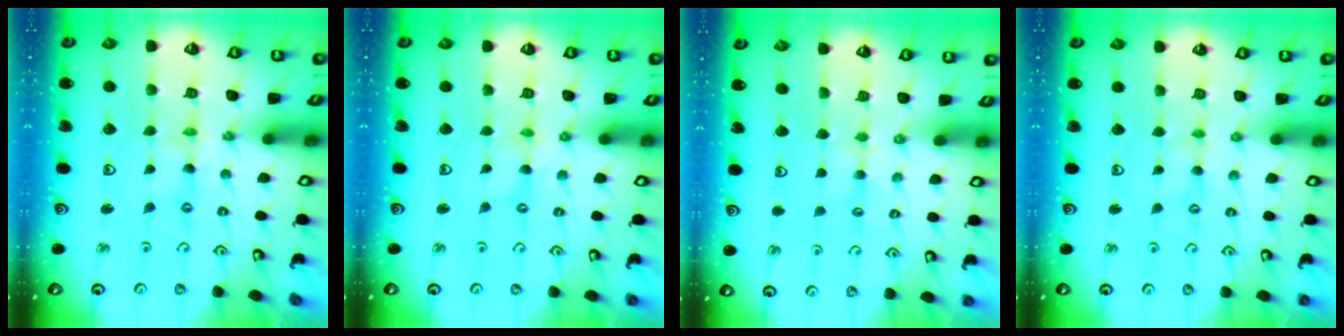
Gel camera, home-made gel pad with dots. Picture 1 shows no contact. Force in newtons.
{"total": 0.0}
{"total": 1.9, "press": 1.8, "slide": 0.3}
{"total": 0.9, "press": 0.9, "slide": 0.1}